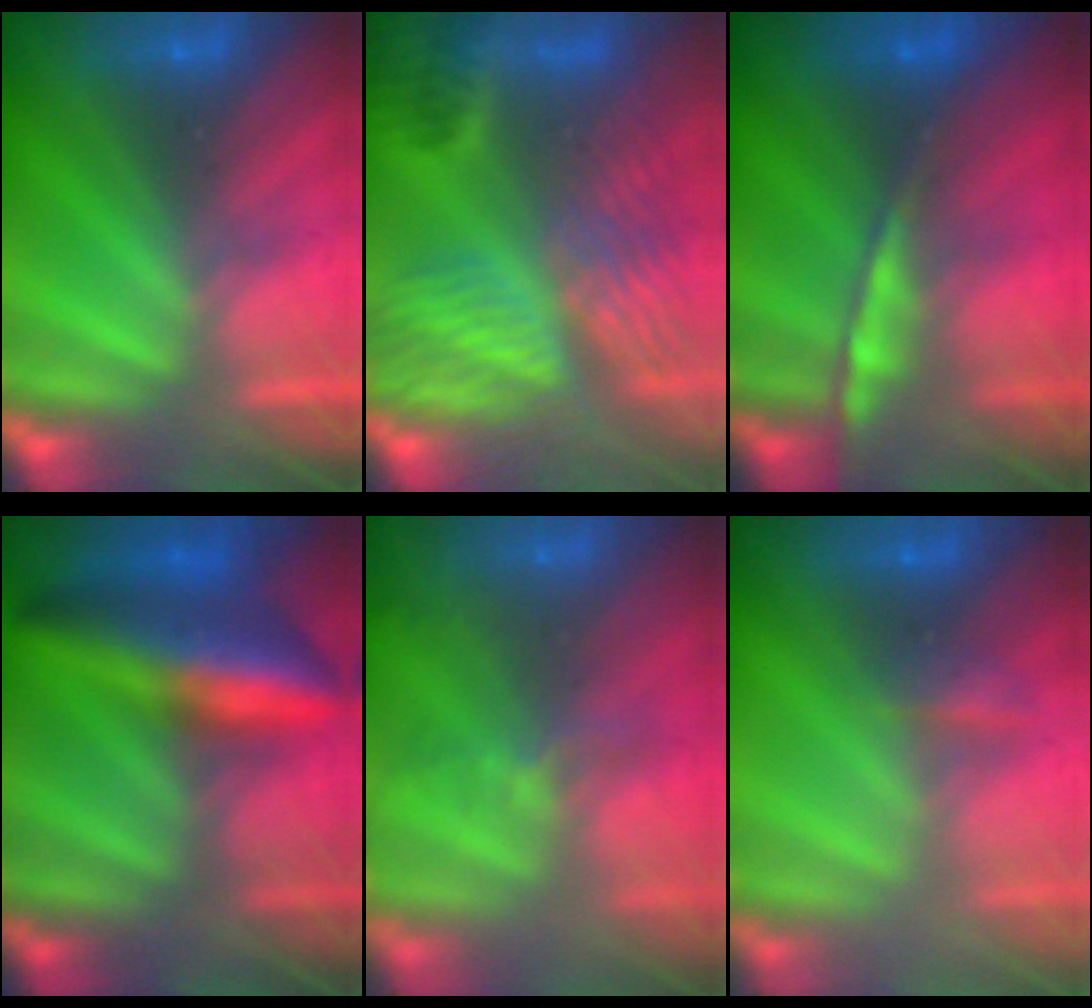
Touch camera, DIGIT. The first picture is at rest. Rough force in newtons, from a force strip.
{"total": 7.9}
{"total": 6.5}
{"total": 8.5}
{"total": 9.7}
{"total": 2.2}